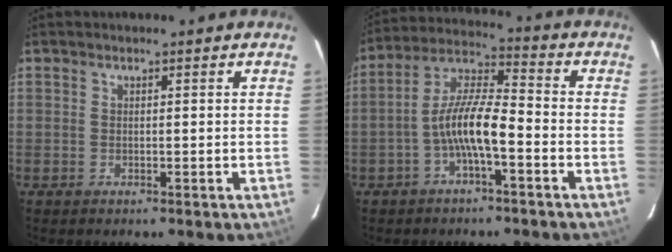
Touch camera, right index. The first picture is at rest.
{"total": 9.0, "force": [-3.5, 2.0, 8.0], "torque": [-0.171, 0.015, -0.068]}